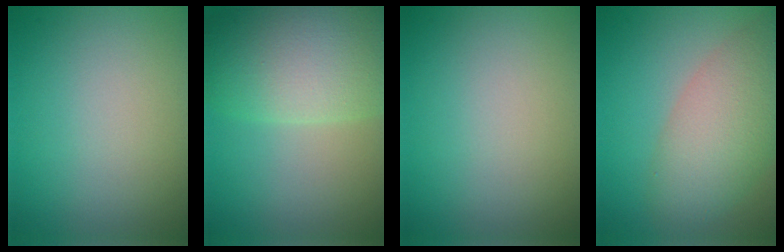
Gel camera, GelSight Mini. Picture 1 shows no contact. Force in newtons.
{"total": 9.4, "press": 9.3, "slide": 0.8}
{"total": 0.0}
{"total": 6.4, "press": 6.4, "slide": 0.4}